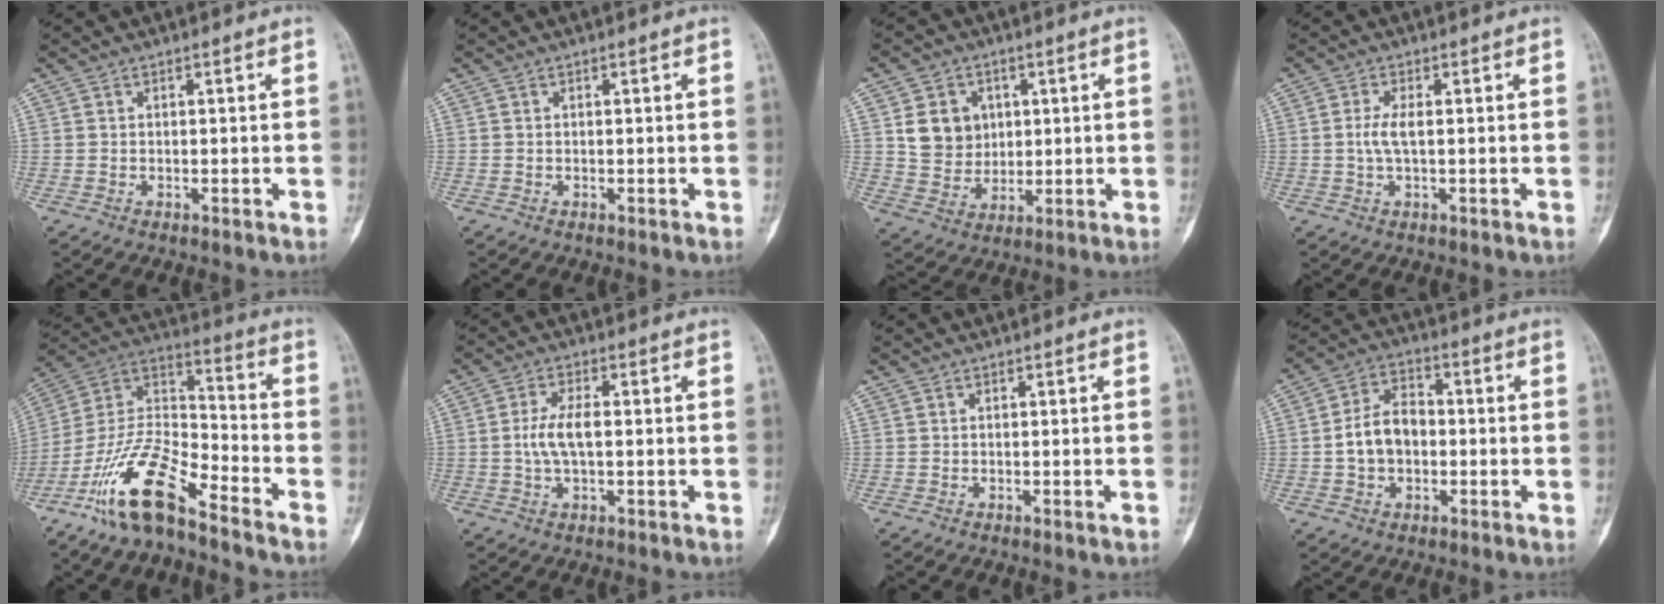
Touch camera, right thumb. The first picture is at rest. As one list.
[{"total": 0.0}, {"total": 7.0, "force": [1.6, 6.3, 2.6], "torque": [-0.012, -0.005, 0.033]}, {"total": 3.1, "force": [0.1, 0.9, 2.9], "torque": [-0.072, 0.001, 0.001]}, {"total": 16.6, "force": [-11.5, 4.8, 10.9], "torque": [-0.204, 0.078, -0.222]}, {"total": 5.6, "force": [-0.1, 2.4, 5.1], "torque": [-0.110, 0.009, -0.004]}, {"total": 0.6, "force": [-0.3, 0.0, 0.5], "torque": [-0.006, -0.001, -0.003]}, {"total": 8.8, "force": [-0.9, 6.2, 6.1], "torque": [-0.100, 0.025, -0.023]}]